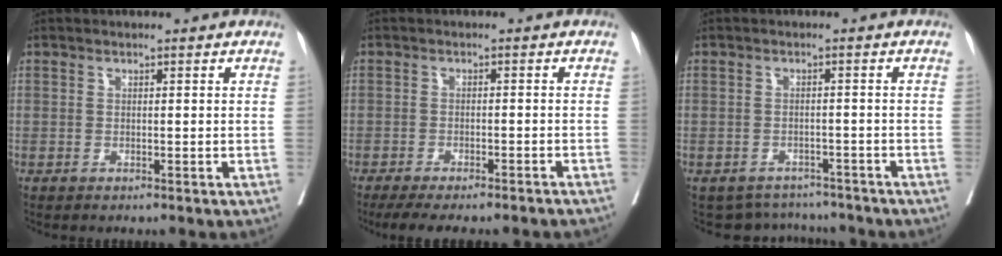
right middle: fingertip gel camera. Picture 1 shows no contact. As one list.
[{"total": 13.3, "force": [-11.6, 1.9, 6.2], "torque": [-0.093, -0.019, -0.150]}, {"total": 5.9, "force": [-5.5, 1.9, -0.2], "torque": [0.011, 0.015, -0.070]}]